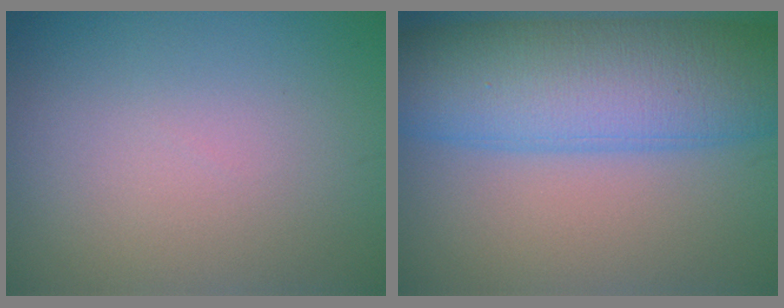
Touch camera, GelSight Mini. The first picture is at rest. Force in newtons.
{"total": 12.4, "press": 12.4, "slide": 0.2}